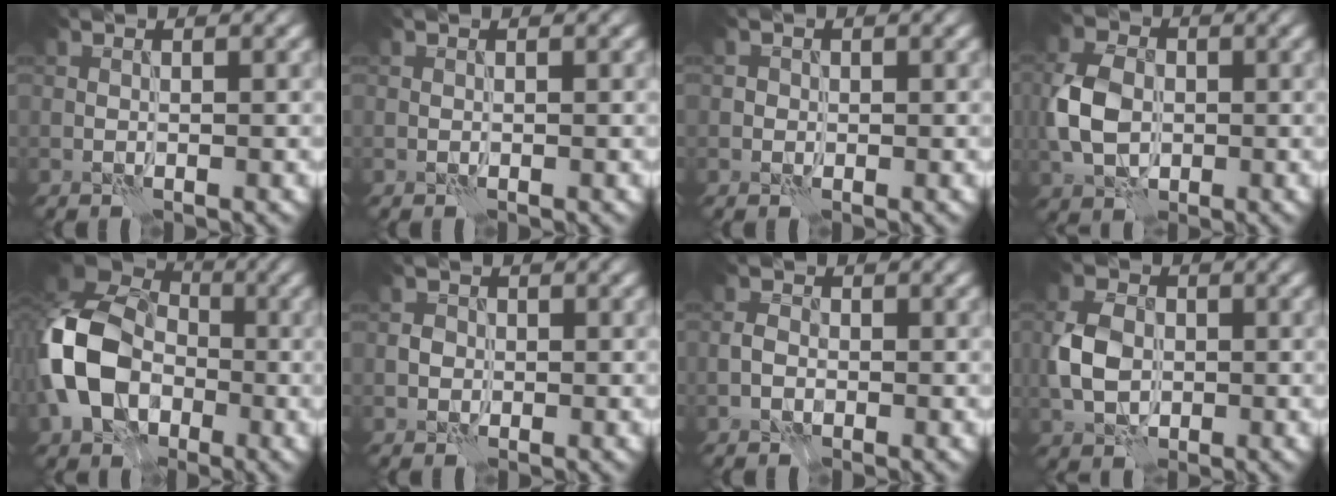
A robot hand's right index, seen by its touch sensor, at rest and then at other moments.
{"total": 0.0}
{"total": 0.8, "force": [0.1, 0.7, 0.1], "torque": [0.004, -0.002, -0.002]}
{"total": 5.7, "force": [-0.6, 4.1, 3.9], "torque": [-0.088, 0.004, -0.018]}
{"total": 12.4, "force": [-2.8, 9.1, 8.0], "torque": [-0.193, -0.009, -0.066]}
{"total": 1.2, "force": [-0.1, 1.2, 0.4], "torque": [-0.002, 0.000, -0.007]}
{"total": 1.7, "force": [-0.7, 1.3, 0.9], "torque": [-0.013, 0.004, -0.019]}
{"total": 4.8, "force": [-0.4, 3.6, 3.2], "torque": [-0.071, 0.004, -0.013]}